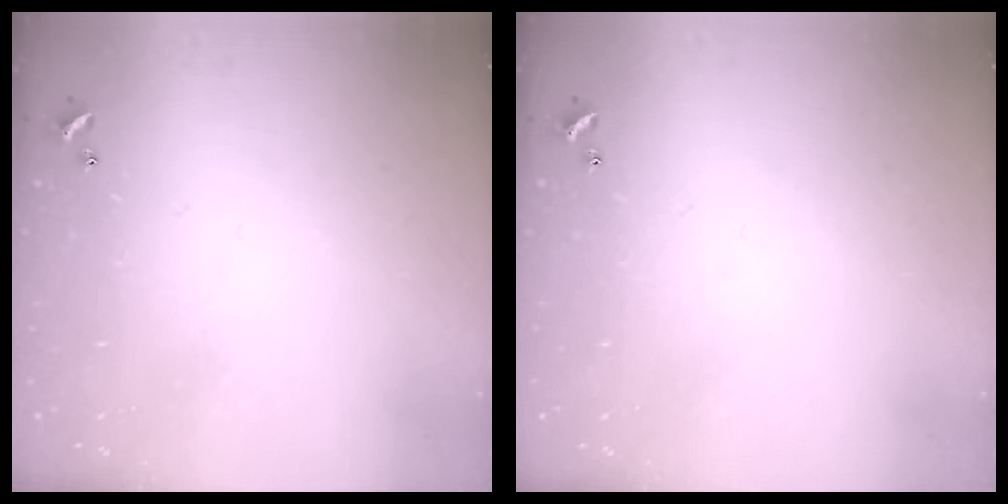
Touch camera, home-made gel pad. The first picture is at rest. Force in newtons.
{"total": 0.0}